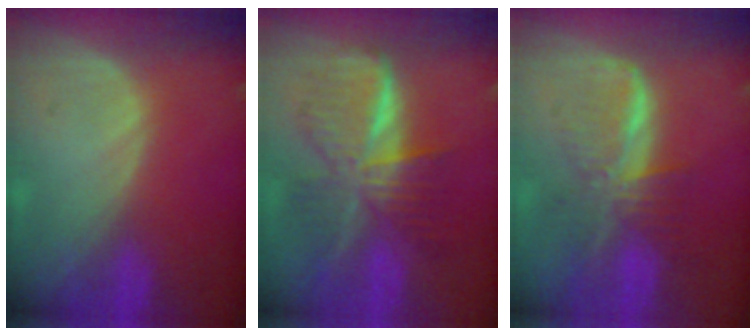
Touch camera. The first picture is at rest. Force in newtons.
{"total": 9.5, "press": 9.5, "slide": 0.6}
{"total": 7.6, "press": 6.8, "slide": 3.5}